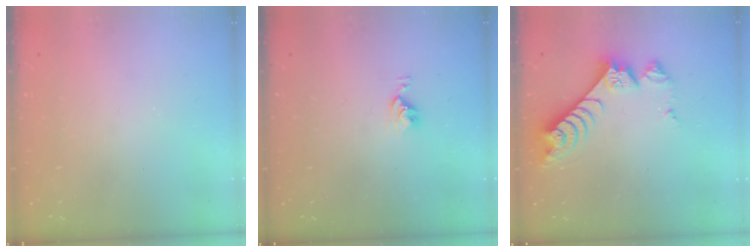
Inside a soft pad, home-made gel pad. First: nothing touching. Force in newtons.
{"total": 4.0, "press": 4.0, "slide": 0.5}
{"total": 9.4, "press": 9.4, "slide": 0.6}